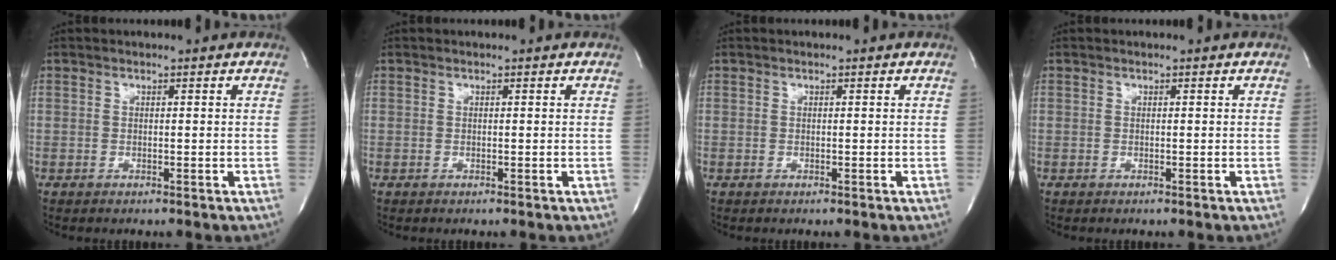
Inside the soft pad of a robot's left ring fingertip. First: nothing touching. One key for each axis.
{"total": 0.0}
{"total": 0.0}
{"total": 0.0}